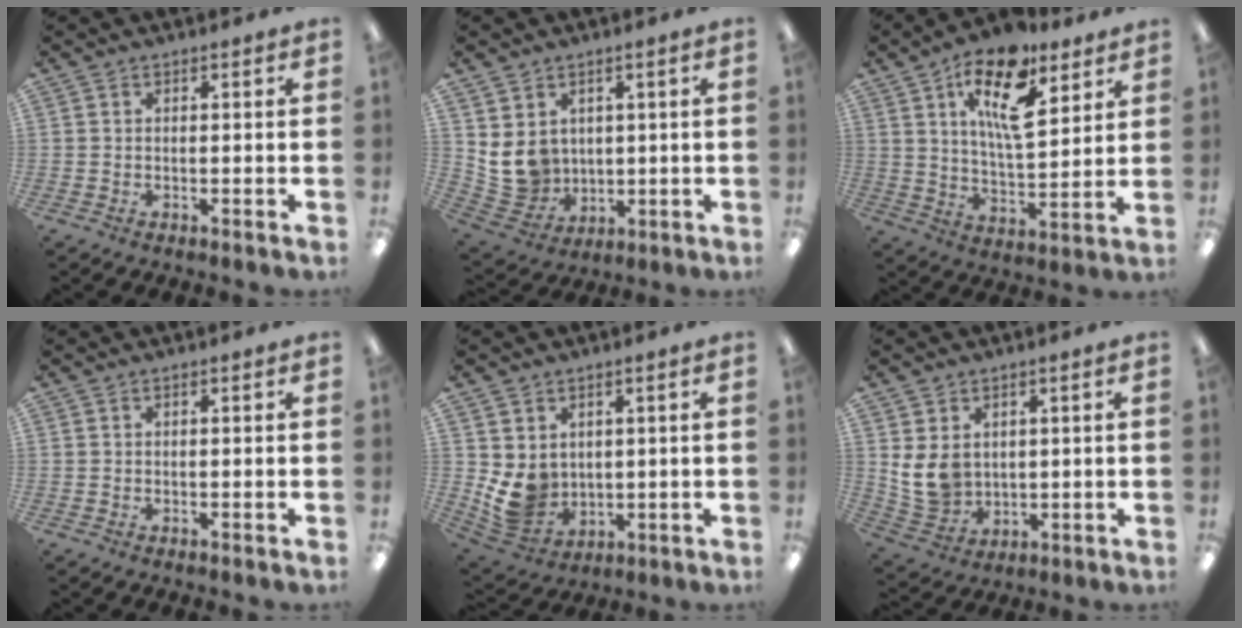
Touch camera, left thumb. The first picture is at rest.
{"total": 8.5, "force": [2.5, 7.6, 2.8], "torque": [-0.071, -0.017, 0.056]}
{"total": 18.2, "force": [10.1, 7.9, 13.0], "torque": [-0.200, -0.042, 0.166]}
{"total": 0.0}
{"total": 8.5, "force": [1.7, 7.3, 3.9], "torque": [-0.100, -0.017, 0.038]}
{"total": 8.6, "force": [2.1, 6.9, 4.6], "torque": [-0.116, -0.001, 0.044]}